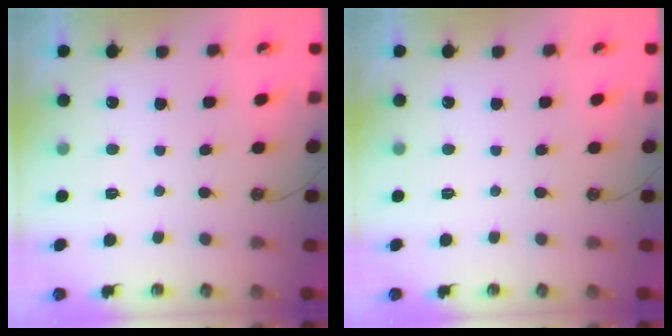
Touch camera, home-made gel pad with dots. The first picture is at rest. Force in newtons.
{"total": 0.0}